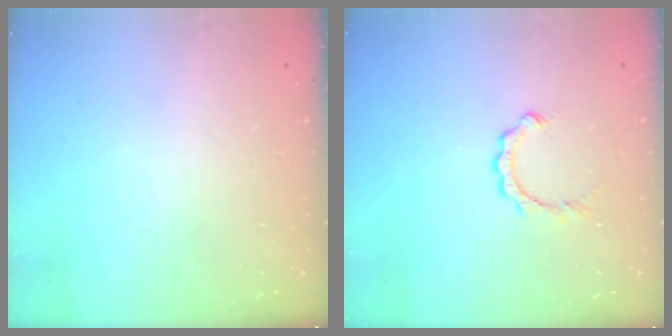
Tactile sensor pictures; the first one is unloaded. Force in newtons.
{"total": 2.3, "press": 2.3, "slide": 0.3}